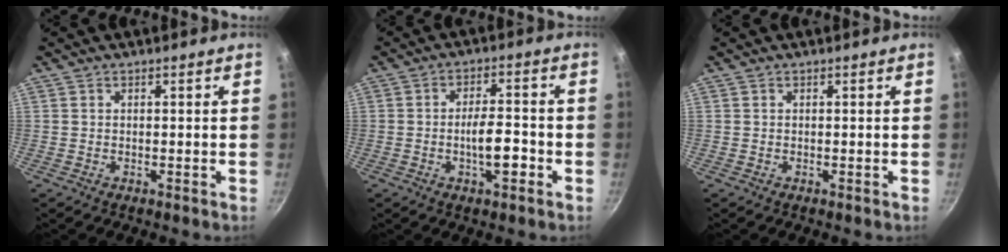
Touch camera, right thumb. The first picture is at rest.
{"total": 7.0, "force": [-2.3, 2.6, 6.1], "torque": [-0.086, 0.022, -0.038]}
{"total": 0.0}